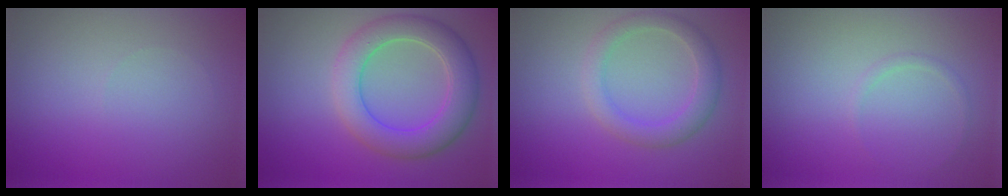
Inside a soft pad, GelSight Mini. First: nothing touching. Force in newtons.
{"total": 5.9, "press": 5.9, "slide": 0.2}
{"total": 3.1, "press": 3.1, "slide": 0.0}
{"total": 0.5, "press": 0.5, "slide": 0.1}